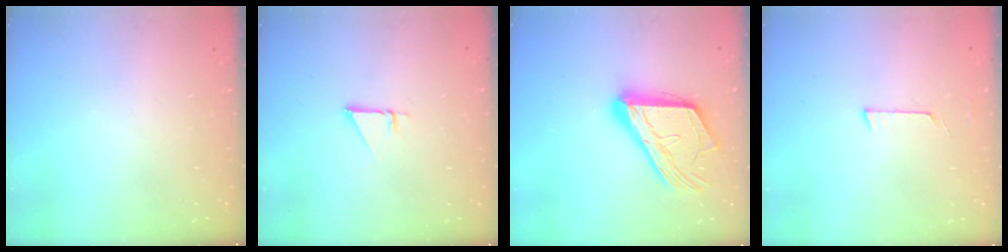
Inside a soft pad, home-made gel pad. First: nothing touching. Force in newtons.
{"total": 2.7, "press": 2.7, "slide": 0.2}
{"total": 19.1, "press": 19.0, "slide": 1.9}
{"total": 4.2, "press": 4.2, "slide": 0.4}